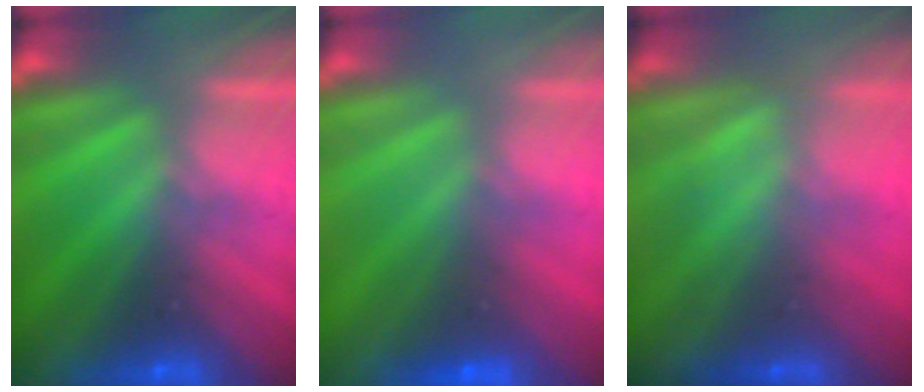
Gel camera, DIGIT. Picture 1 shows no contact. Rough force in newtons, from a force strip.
{"total": 1.9}
{"total": 1.7}